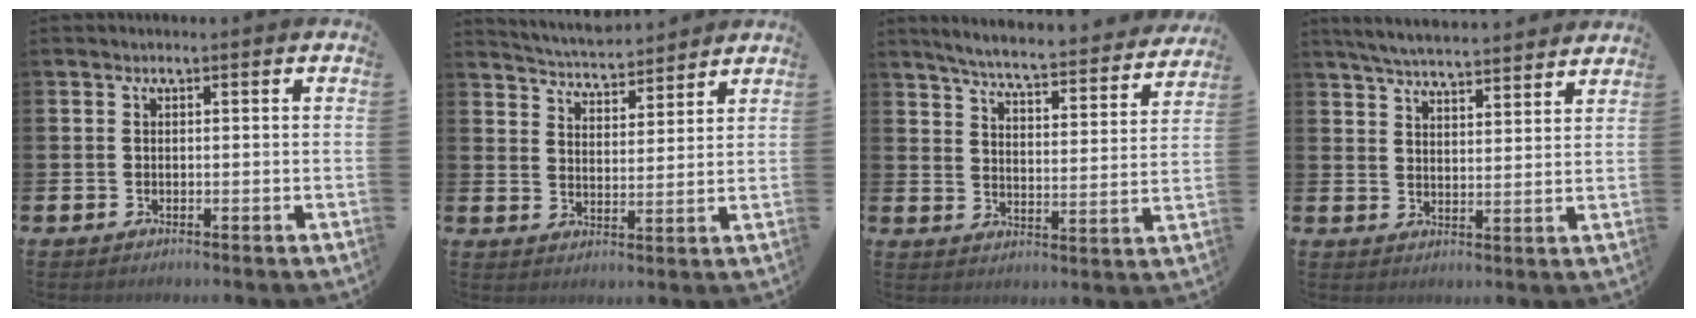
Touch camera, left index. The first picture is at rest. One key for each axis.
{"total": 5.1, "fx": 5.0, "fy": 0.7, "fz": 0.3, "tx": -0.030, "ty": -0.030, "tz": 0.090}
{"total": 5.8, "fx": 5.5, "fy": 0.0, "fz": 1.8, "tx": -0.055, "ty": -0.046, "tz": 0.089}
{"total": 5.5, "fx": 5.4, "fy": 0.0, "fz": 0.9, "tx": -0.032, "ty": -0.033, "tz": 0.096}